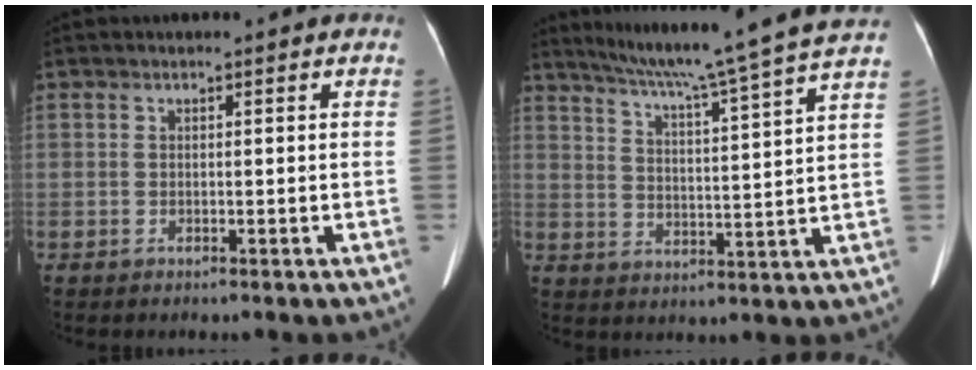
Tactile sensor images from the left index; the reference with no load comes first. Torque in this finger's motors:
{"motor_torque": [-0.56, -0.66, 0.00, 0.06]}